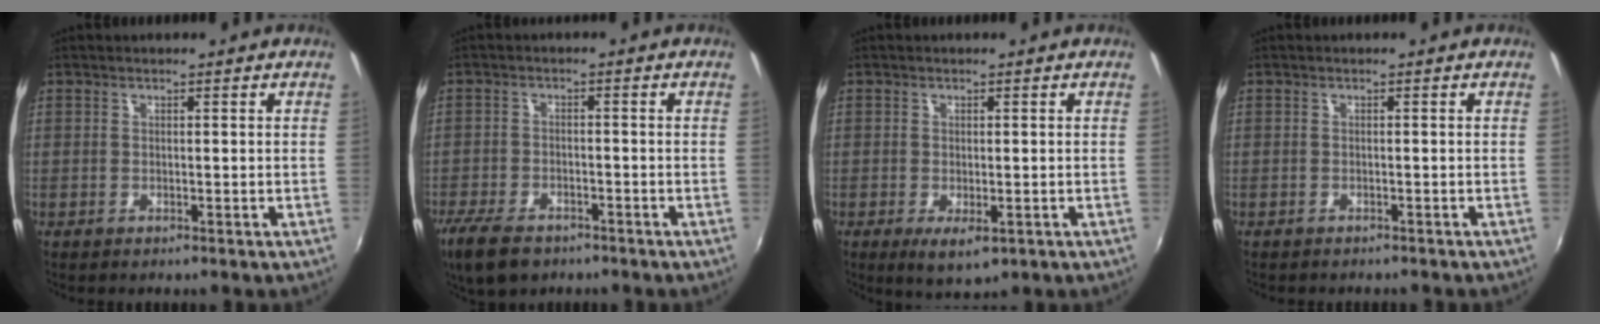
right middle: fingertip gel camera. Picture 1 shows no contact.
{"total": 9.0, "force": [-6.4, 4.3, 4.7], "torque": [-0.124, -0.021, -0.117]}
{"total": 4.2, "force": [-1.5, 2.0, 3.4], "torque": [-0.060, -0.017, -0.019]}
{"total": 1.7, "force": [-1.5, 0.5, 0.4], "torque": [-0.013, -0.009, -0.021]}